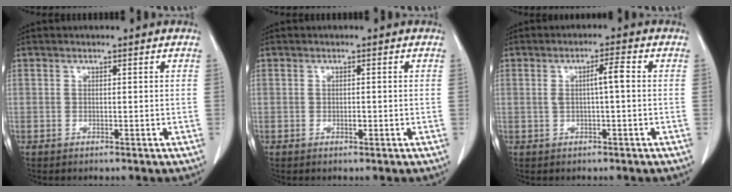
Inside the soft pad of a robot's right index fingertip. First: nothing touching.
{"total": 0.8, "force": [-0.2, 0.4, 0.7], "torque": [-0.014, 0.000, -0.003]}
{"total": 3.3, "force": [0.2, 0.2, 3.3], "torque": [-0.060, 0.005, 0.003]}